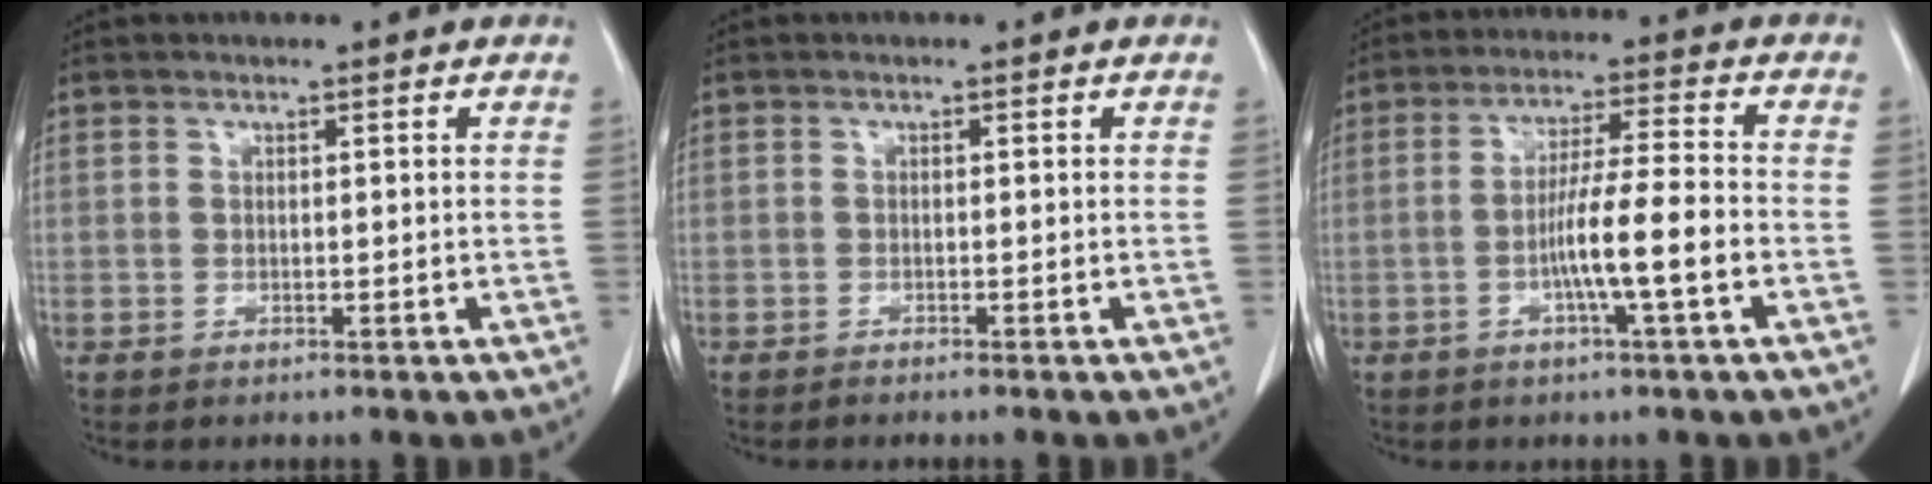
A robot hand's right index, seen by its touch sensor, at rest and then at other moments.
{"total": 1.1, "force": [-1.0, -0.1, 0.5], "torque": [-0.006, 0.000, -0.013]}
{"total": 8.2, "force": [-2.5, -0.3, 7.8], "torque": [-0.141, 0.004, -0.044]}